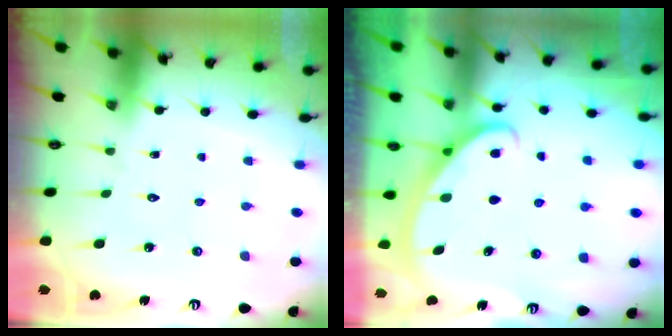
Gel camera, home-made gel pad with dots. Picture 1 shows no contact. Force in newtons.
{"total": 2.8, "press": 2.8, "slide": 0.4}